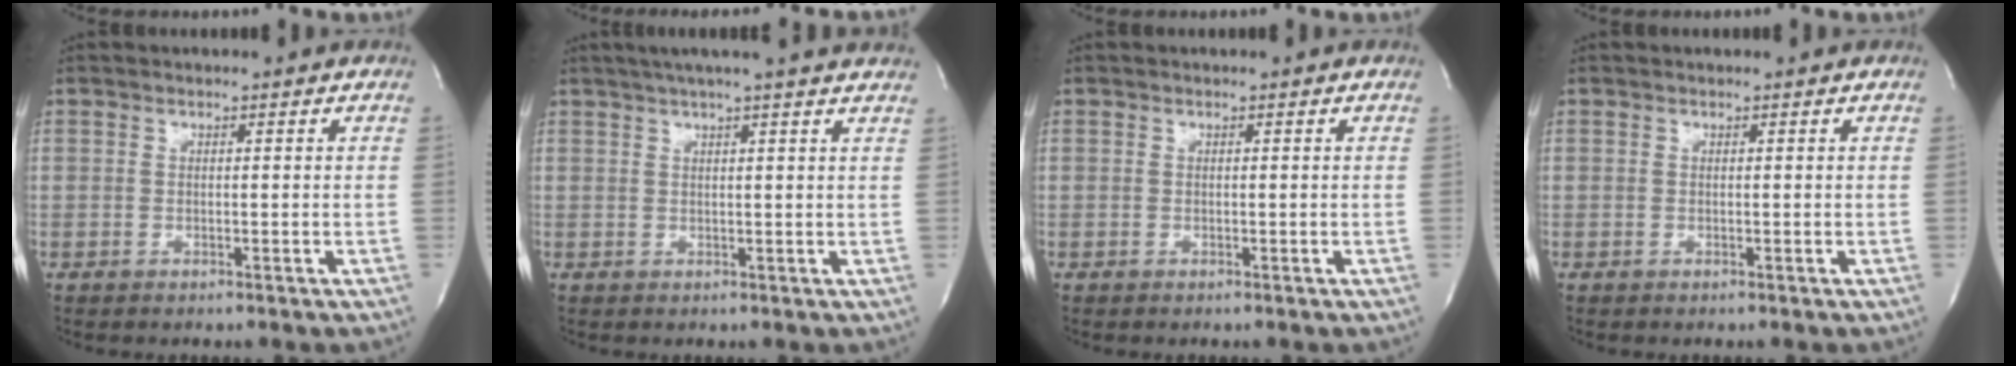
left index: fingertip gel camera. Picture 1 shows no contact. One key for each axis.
{"total": 11.7, "fx": 10.0, "fy": -0.3, "fz": 6.1, "tx": -0.102, "ty": 0.031, "tz": 0.117}
{"total": 0.0}
{"total": 0.0}